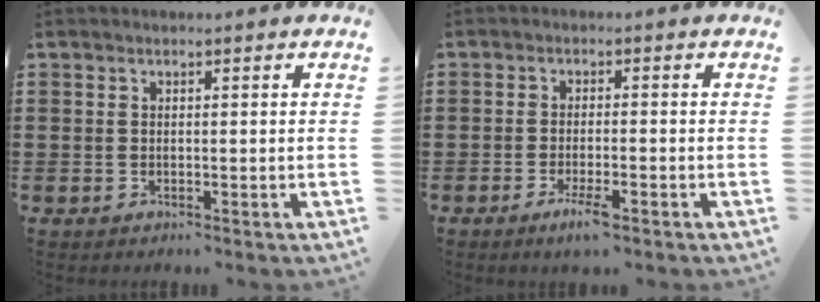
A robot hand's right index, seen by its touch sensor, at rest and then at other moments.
{"total": 3.2, "force": [-1.9, 0.1, 2.6], "torque": [-0.055, -0.011, -0.035]}